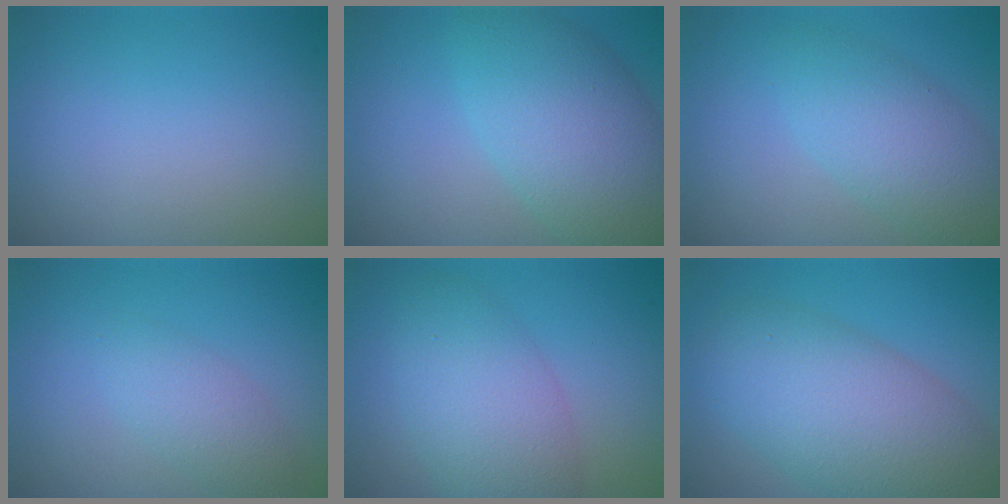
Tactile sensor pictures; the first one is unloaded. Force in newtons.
{"total": 7.6, "press": 7.6, "slide": 0.4}
{"total": 4.5, "press": 4.5, "slide": 0.1}
{"total": 2.2, "press": 2.2, "slide": 0.2}
{"total": 5.8, "press": 5.8, "slide": 0.1}
{"total": 9.0, "press": 9.0, "slide": 0.4}